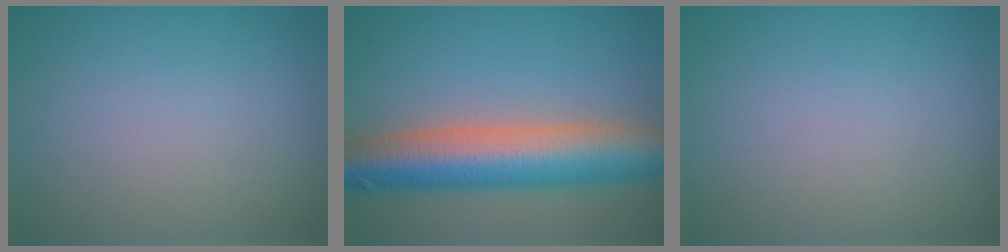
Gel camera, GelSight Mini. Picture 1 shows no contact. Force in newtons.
{"total": 10.1, "press": 10.1, "slide": 0.4}
{"total": 0.0}